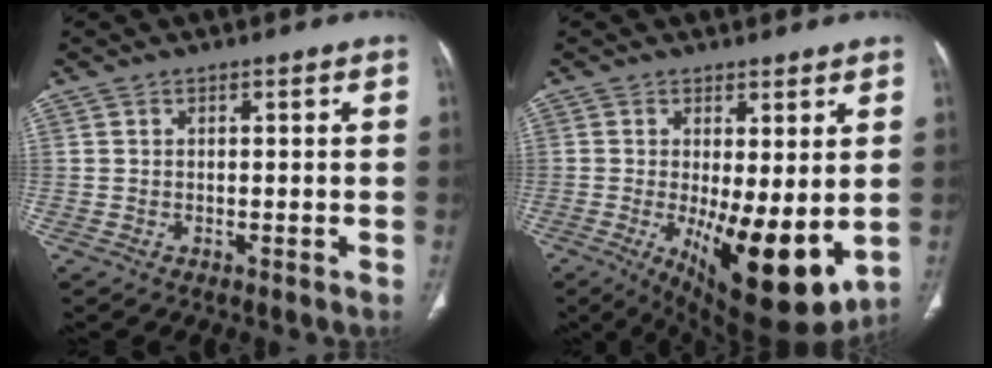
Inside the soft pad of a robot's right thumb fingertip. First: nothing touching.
{"total": 14.8, "force": [-2.1, 5.1, 13.7], "torque": [-0.205, -0.035, -0.013]}